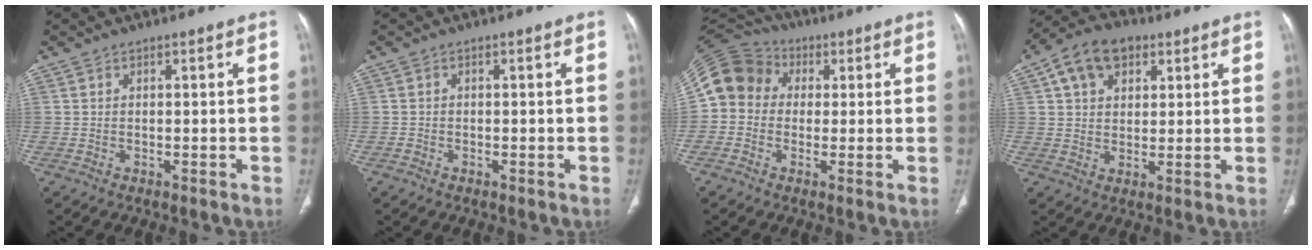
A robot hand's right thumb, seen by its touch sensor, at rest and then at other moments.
{"total": 0.6, "force": [-0.3, 0.5, -0.1], "torque": [0.002, 0.003, -0.010]}
{"total": 11.4, "force": [1.0, 10.1, 5.2], "torque": [-0.095, 0.034, 0.005]}
{"total": 10.4, "force": [4.5, 7.1, 6.1], "torque": [-0.083, 0.002, 0.071]}